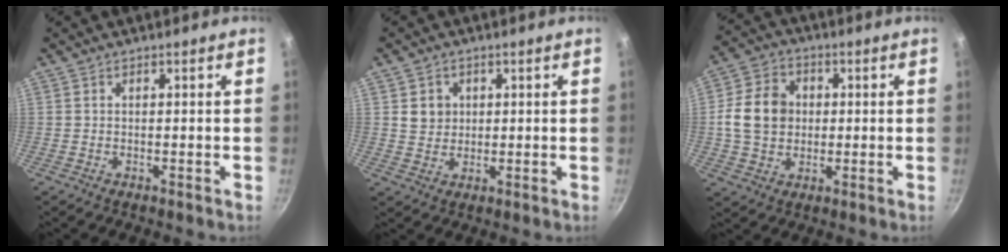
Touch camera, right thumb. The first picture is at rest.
{"total": 4.2, "force": [1.0, 3.8, 1.5], "torque": [-0.005, 0.002, 0.019]}
{"total": 10.9, "force": [0.7, 8.9, 6.2], "torque": [-0.091, 0.011, 0.003]}